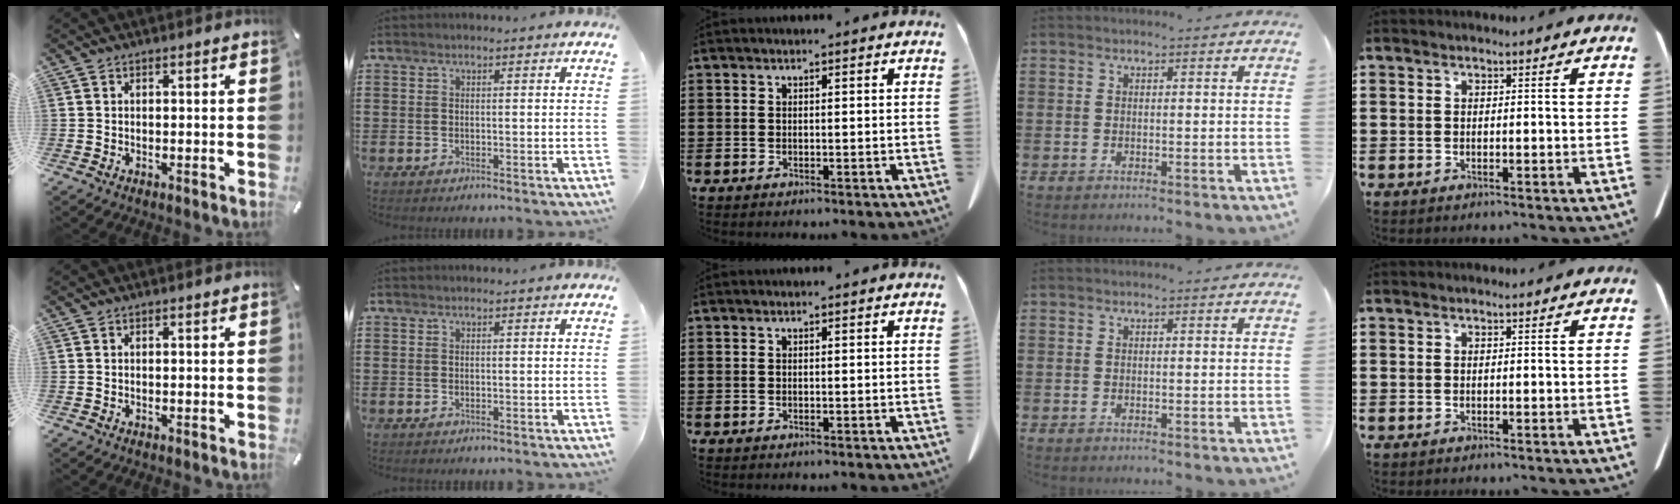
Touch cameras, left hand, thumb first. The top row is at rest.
{}